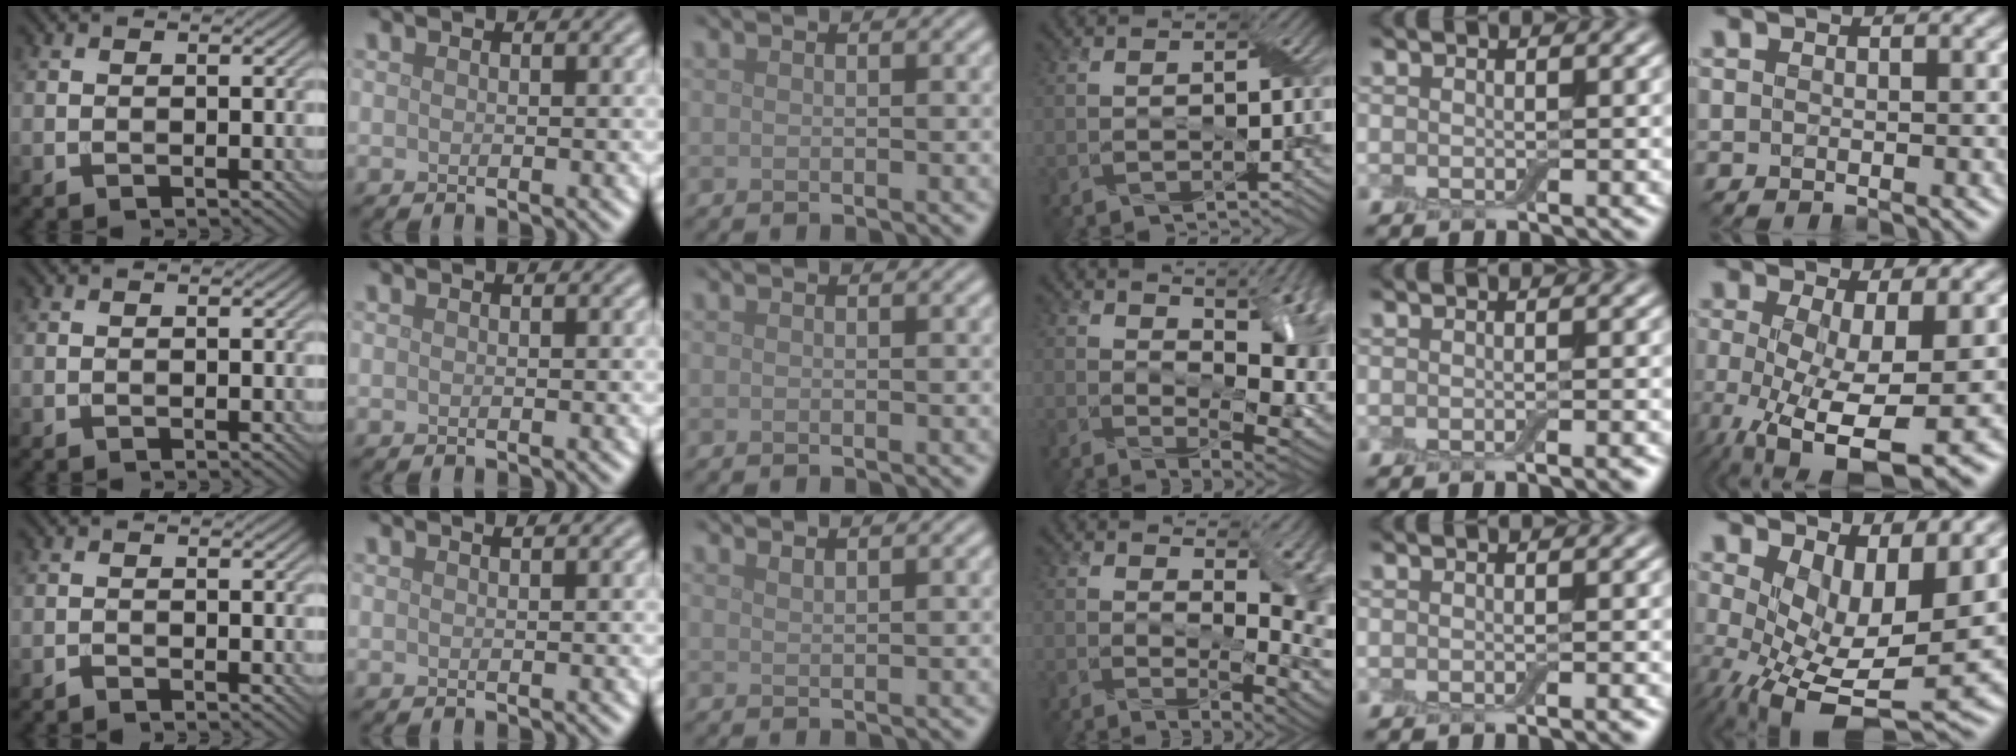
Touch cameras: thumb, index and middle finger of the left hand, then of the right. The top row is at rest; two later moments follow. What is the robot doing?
{"motion": "peel", "object": "aluminum foil"}